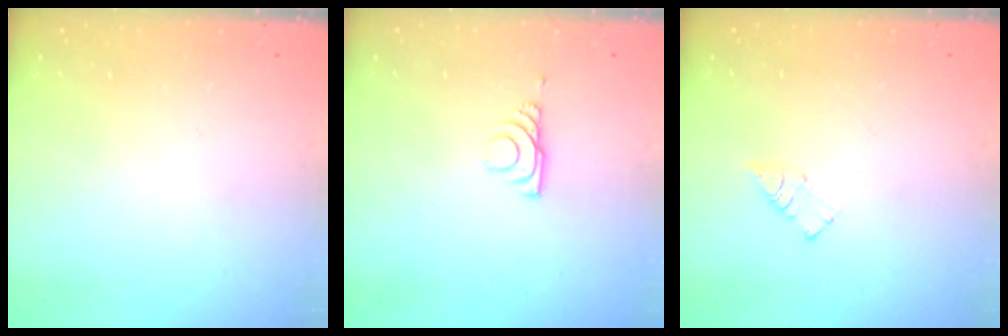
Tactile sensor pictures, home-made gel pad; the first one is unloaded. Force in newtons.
{"total": 6.2, "press": 6.1, "slide": 0.8}
{"total": 3.2, "press": 3.2, "slide": 0.2}